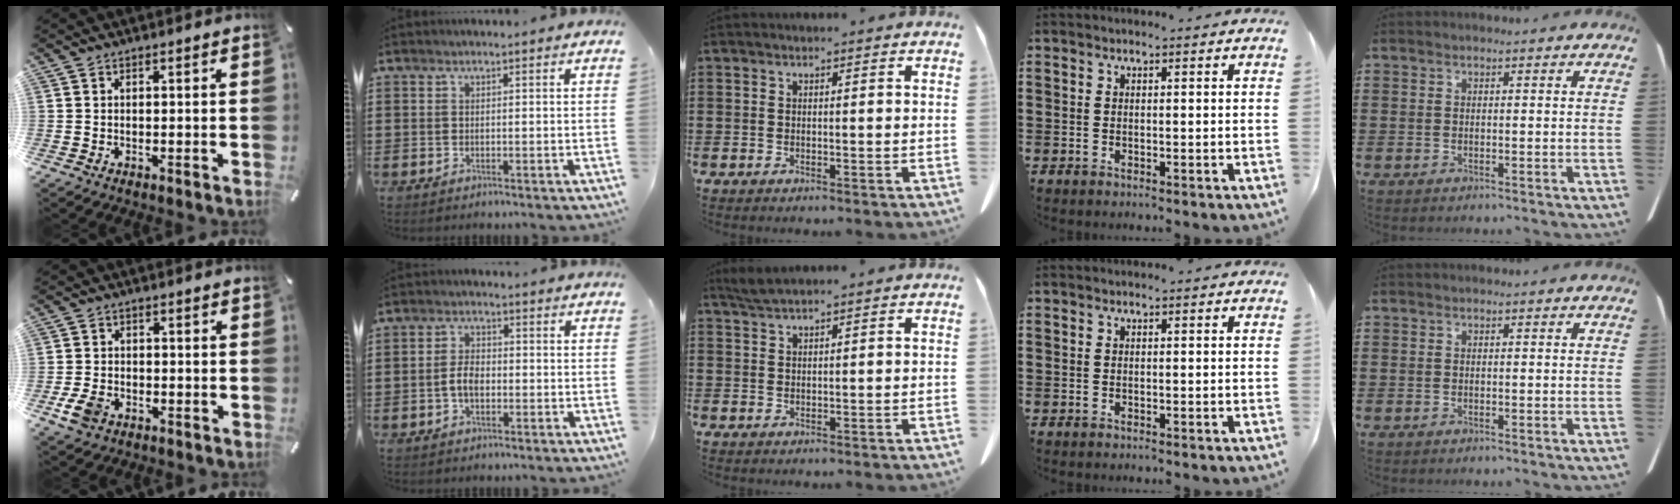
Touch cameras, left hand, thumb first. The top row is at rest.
{"thumb": {"total": 5.2, "force": [-2.3, 3.7, 2.8], "torque": [-0.070, 0.004, -0.046]}, "index": {"total": 3.6, "force": [-0.8, 1.9, 3.0], "torque": [-0.070, 0.002, -0.019]}, "middle": {"total": 1.9, "force": [1.7, 0.1, 0.8], "torque": [-0.021, -0.002, 0.034]}}